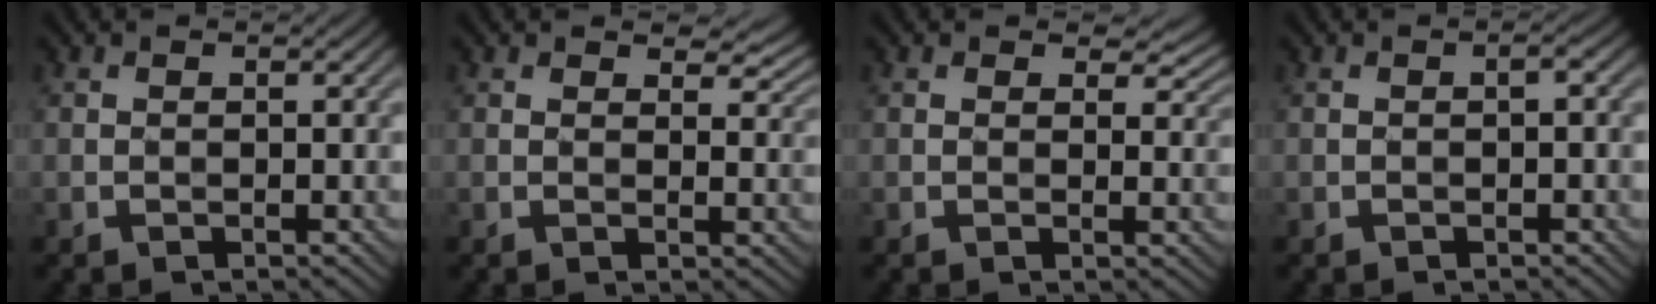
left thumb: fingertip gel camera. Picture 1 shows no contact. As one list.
[{"total": 4.3, "force": [2.9, 1.9, 2.6], "torque": [-0.034, -0.003, 0.047]}, {"total": 3.9, "force": [2.3, 2.1, 2.4], "torque": [-0.034, -0.005, 0.034]}, {"total": 1.0, "force": [-0.4, 0.2, 0.9], "torque": [-0.016, 0.005, -0.005]}]